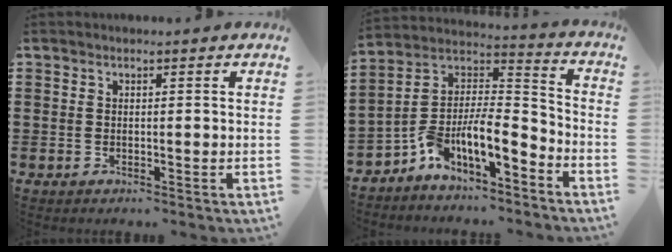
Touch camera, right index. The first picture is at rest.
{"total": 9.6, "force": [-5.9, 3.4, 6.7], "torque": [-0.143, -0.011, -0.120]}